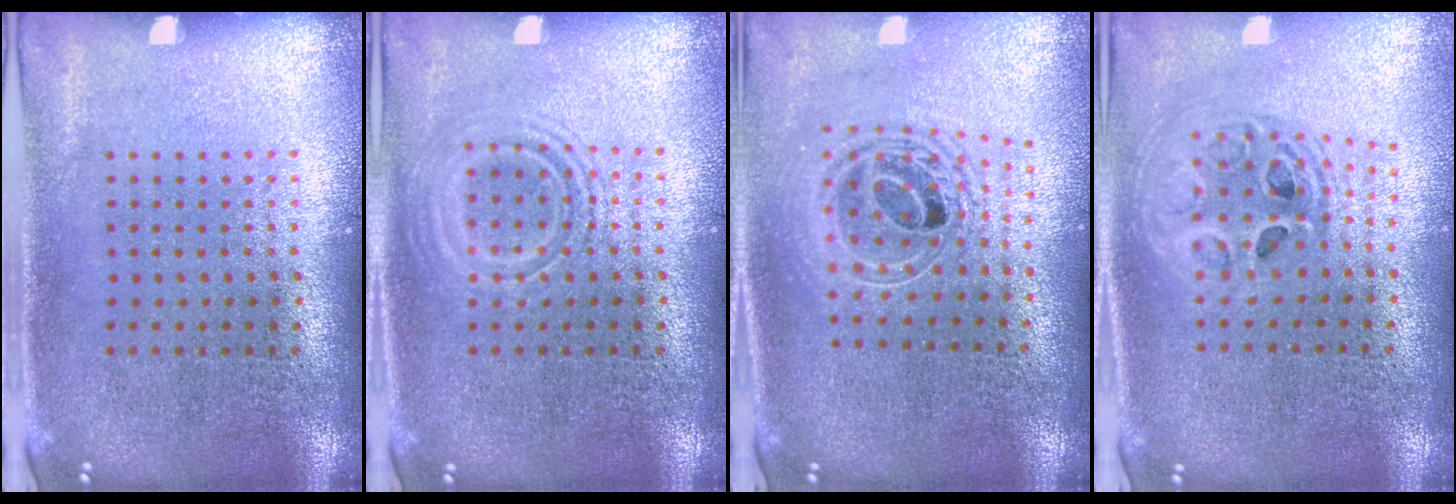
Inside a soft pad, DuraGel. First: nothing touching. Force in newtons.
{"total": 2.4, "press": 2.4, "slide": 0.4}
{"total": 2.0, "press": 1.5, "slide": 1.3}
{"total": 2.0, "press": 1.6, "slide": 1.2}